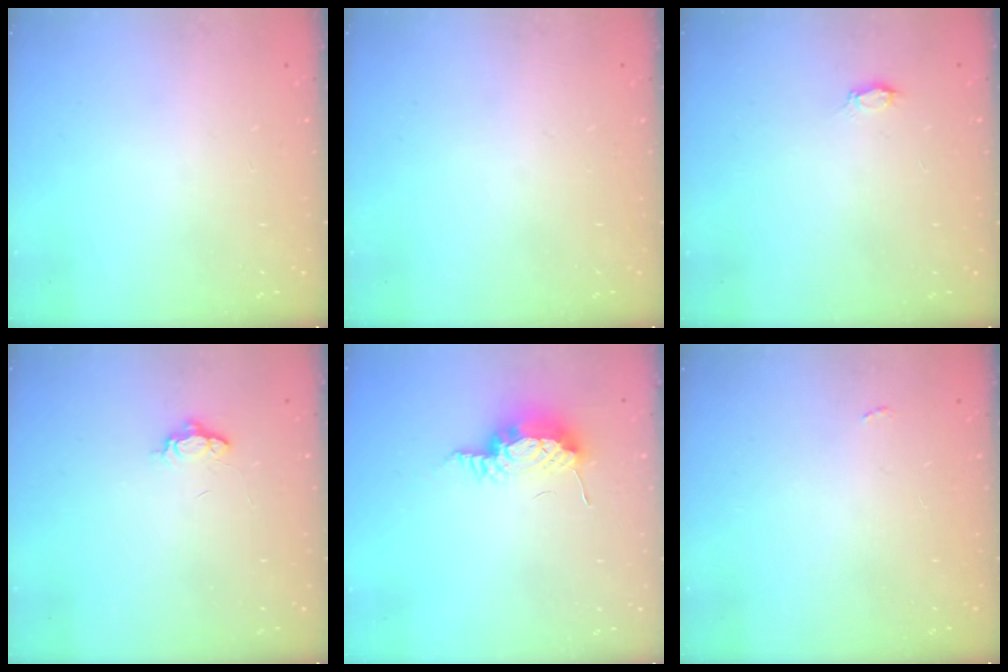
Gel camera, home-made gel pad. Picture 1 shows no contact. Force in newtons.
{"total": 0.0}
{"total": 2.1, "press": 2.1, "slide": 0.3}
{"total": 3.7, "press": 3.7, "slide": 0.5}
{"total": 15.9, "press": 11.3, "slide": 11.3}
{"total": 2.2, "press": 2.2, "slide": 0.3}